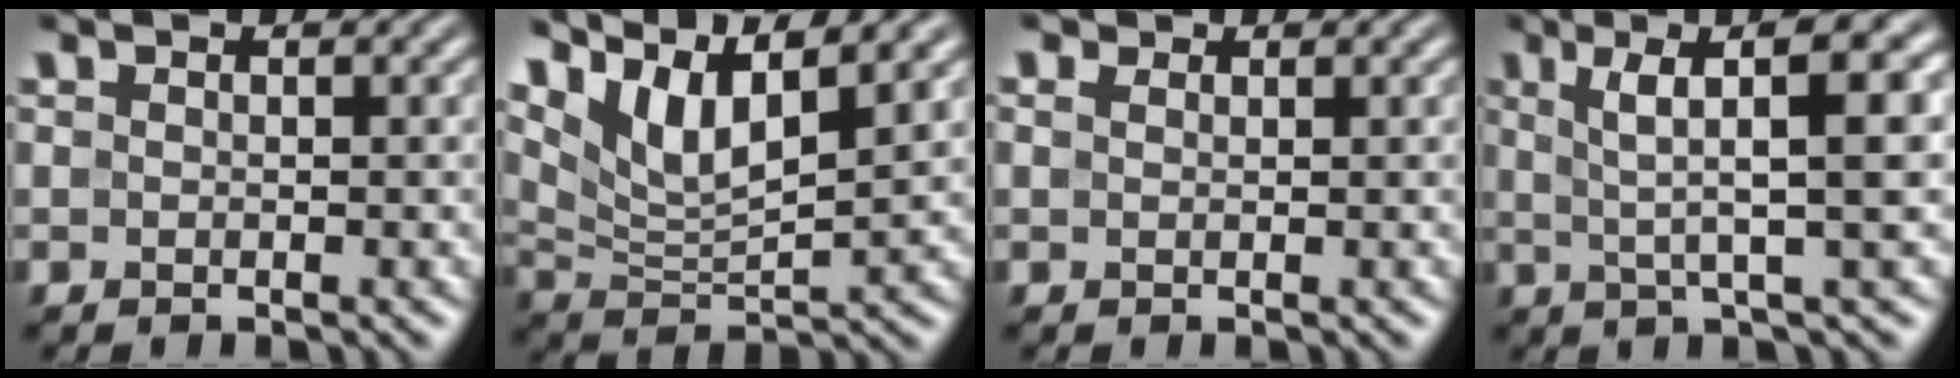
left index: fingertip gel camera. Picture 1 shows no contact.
{"total": 7.5, "force": [5.2, 2.0, 5.1], "torque": [-0.109, 0.005, 0.100]}
{"total": 1.1, "force": [0.9, 0.6, 0.4], "torque": [-0.010, 0.000, 0.007]}
{"total": 8.1, "force": [2.6, 1.6, 7.6], "torque": [-0.107, 0.019, 0.040]}